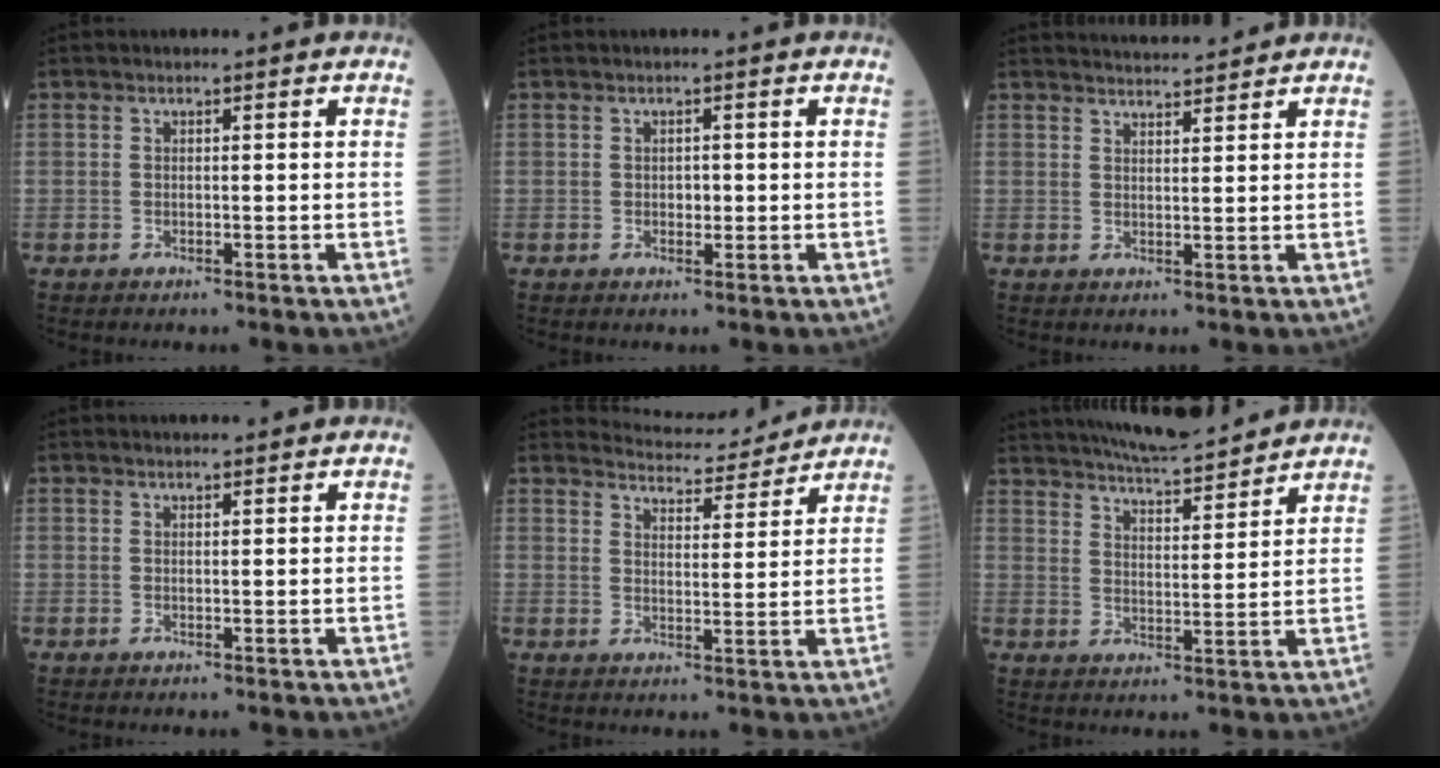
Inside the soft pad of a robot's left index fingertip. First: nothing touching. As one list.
[{"total": 1.0, "force": [-0.5, 0.7, 0.6], "torque": [-0.009, -0.004, -0.007]}, {"total": 5.0, "force": [4.9, 0.0, 1.0], "torque": [-0.021, 0.014, 0.073]}, {"total": 2.0, "force": [1.9, 0.1, 0.5], "torque": [-0.008, 0.012, 0.029]}, {"total": 8.4, "force": [8.4, 0.7, 0.4], "torque": [-0.015, 0.003, 0.116]}, {"total": 14.0, "force": [12.9, 1.4, 5.3], "torque": [-0.097, 0.005, 0.196]}]